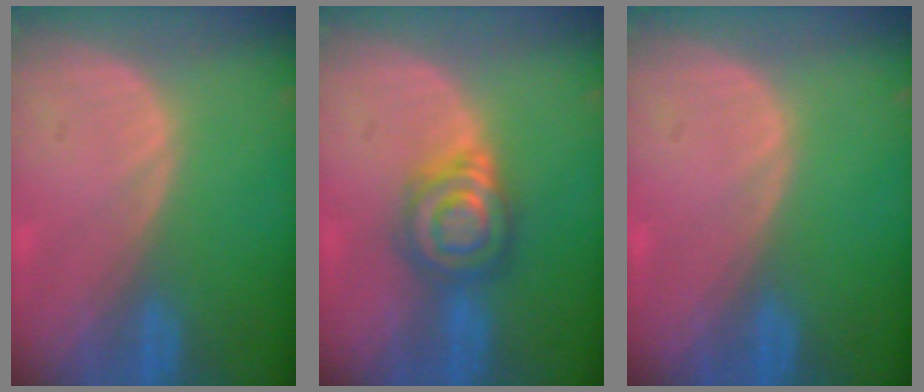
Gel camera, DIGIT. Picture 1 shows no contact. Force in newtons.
{"total": 6.3, "press": 6.3, "slide": 0.5}
{"total": 0.0}